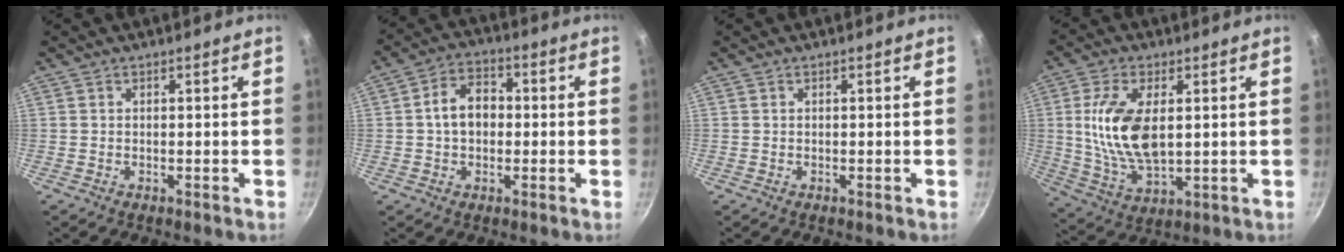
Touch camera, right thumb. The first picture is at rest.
{"total": 7.7, "force": [-0.1, 5.7, 5.3], "torque": [-0.063, 0.023, -0.010]}
{"total": 0.0}
{"total": 14.1, "force": [2.0, 7.3, 11.9], "torque": [-0.224, -0.010, 0.045]}